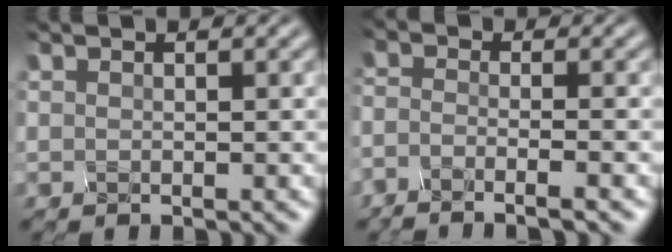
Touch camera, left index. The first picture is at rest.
{"total": 3.2, "force": [-2.6, 0.9, 1.6], "torque": [0.004, -0.003, -0.062]}